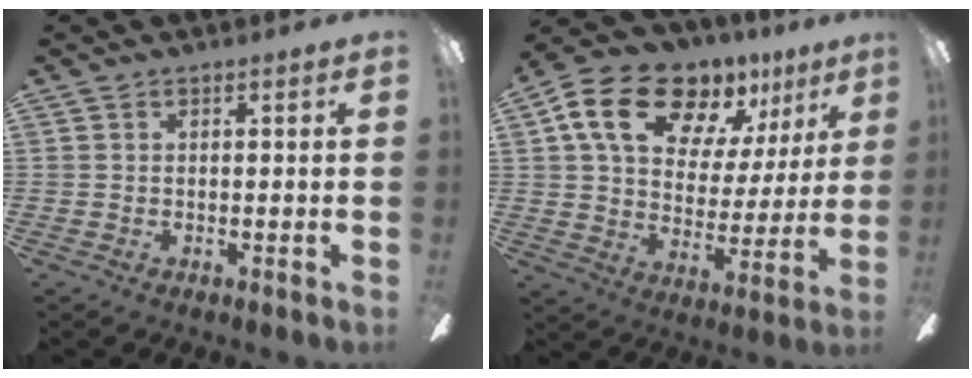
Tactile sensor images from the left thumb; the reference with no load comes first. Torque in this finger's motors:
{"motor_torque": [0.80, 0.86, 1.78, -1.01, 0.58]}